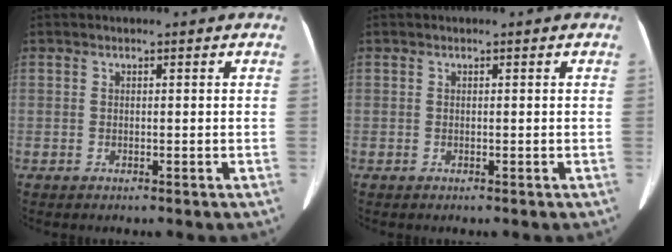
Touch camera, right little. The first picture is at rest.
{"total": 0.0}